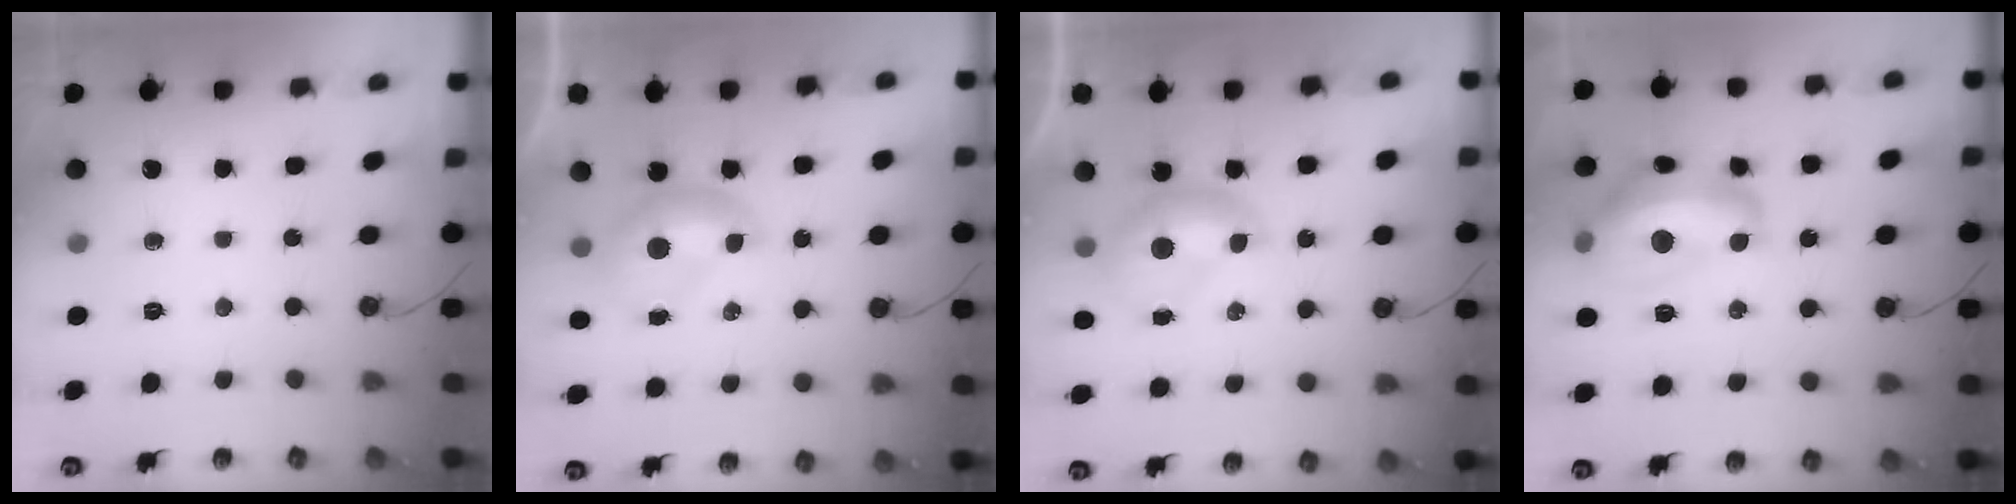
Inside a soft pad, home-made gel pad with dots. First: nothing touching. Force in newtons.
{"total": 0.0}
{"total": 0.0}
{"total": 9.6, "press": 9.5, "slide": 1.4}